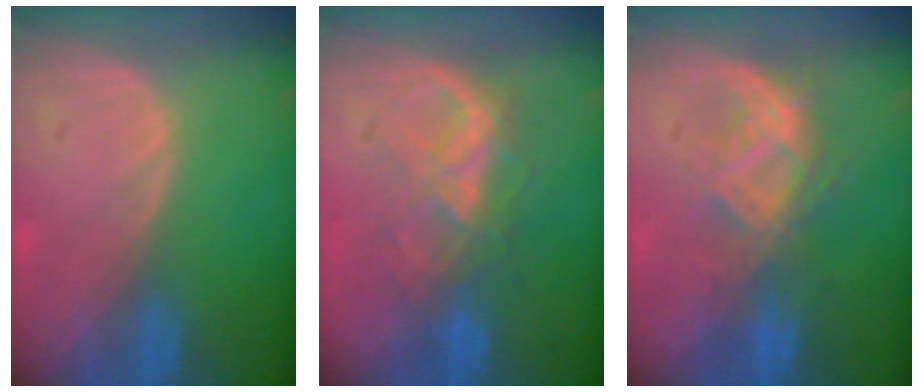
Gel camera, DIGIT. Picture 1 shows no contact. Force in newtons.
{"total": 6.4, "press": 6.4, "slide": 0.7}
{"total": 7.0, "press": 6.8, "slide": 1.3}